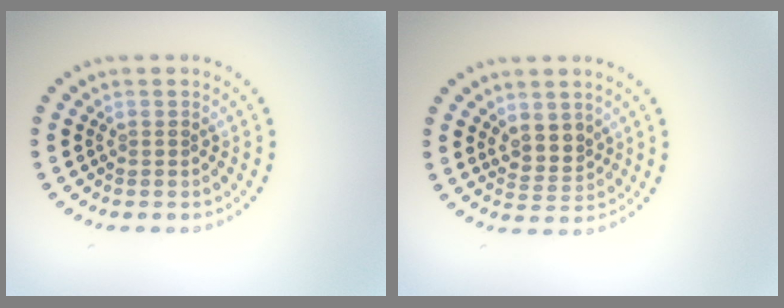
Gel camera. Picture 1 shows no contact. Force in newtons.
{"total": 2.4, "press": 2.2, "slide": 1.2}